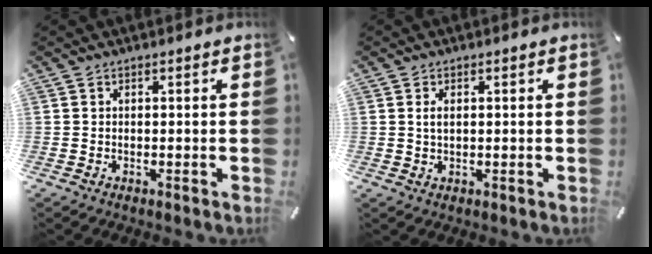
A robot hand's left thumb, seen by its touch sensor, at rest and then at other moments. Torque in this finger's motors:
{"motor_torque": [0.04, -0.04, 0.05, -0.06, 0.01]}